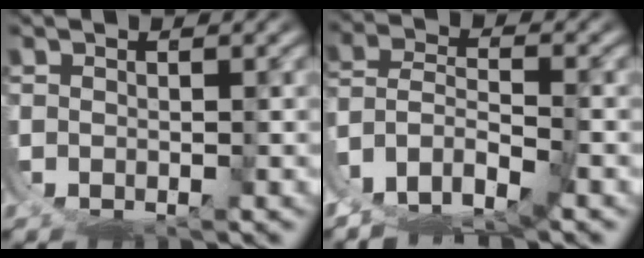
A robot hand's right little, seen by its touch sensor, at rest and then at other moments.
{"total": 4.5, "force": [-0.9, 3.2, 3.1], "torque": [-0.074, -0.031, -0.004]}